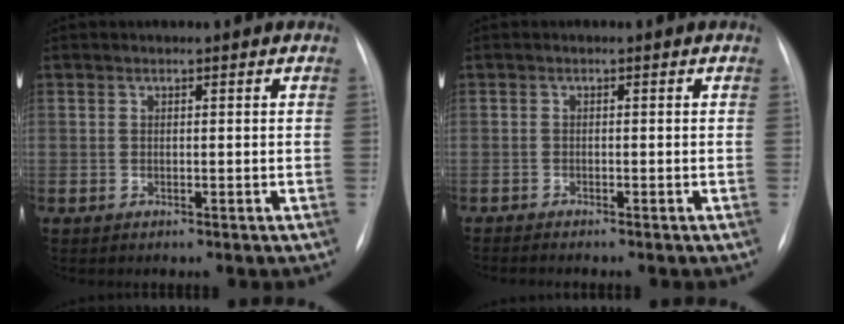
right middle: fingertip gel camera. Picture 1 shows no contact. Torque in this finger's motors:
{"motor_torque": [0.57, -0.63, 0.05, 0.00]}